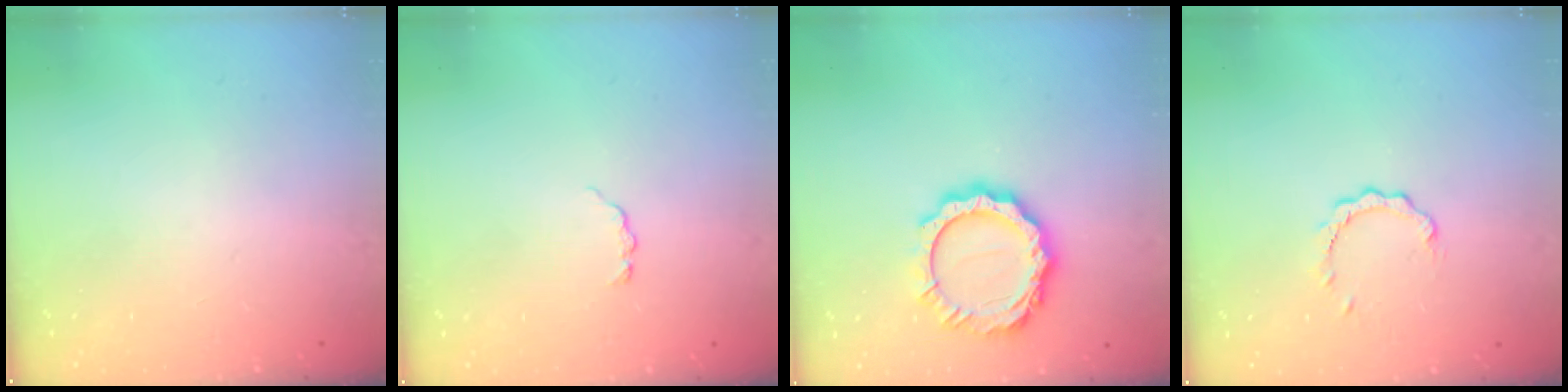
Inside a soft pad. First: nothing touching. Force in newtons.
{"total": 3.3, "press": 3.3, "slide": 0.4}
{"total": 13.9, "press": 13.9, "slide": 1.1}
{"total": 2.8, "press": 2.8, "slide": 0.3}